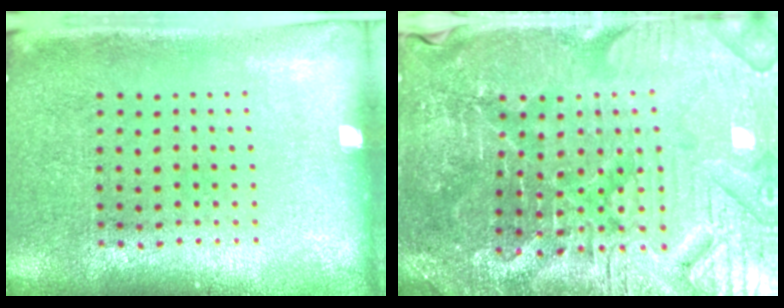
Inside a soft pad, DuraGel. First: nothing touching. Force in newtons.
{"total": 4.3, "press": 4.2, "slide": 0.8}